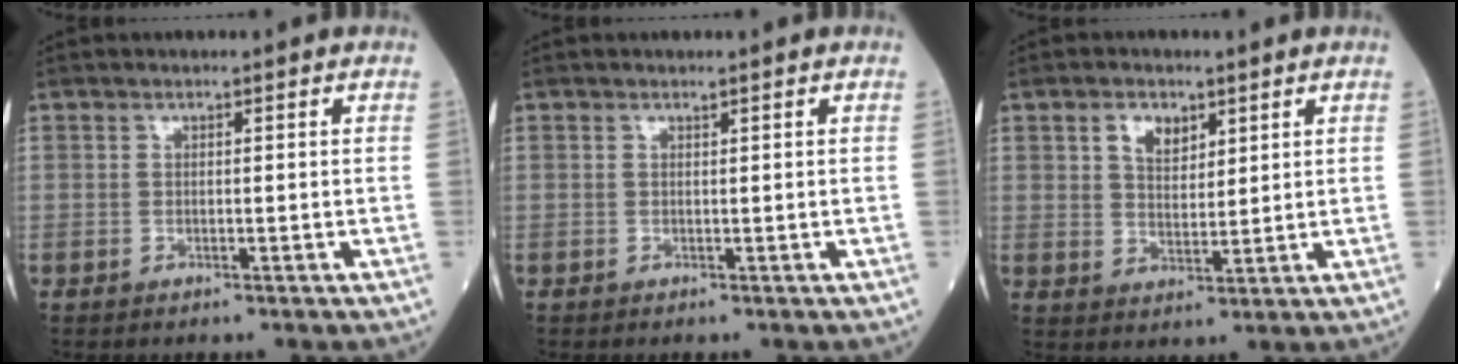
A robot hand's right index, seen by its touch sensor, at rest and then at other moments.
{"total": 0.0}
{"total": 4.5, "force": [2.4, 2.6, 2.8], "torque": [-0.052, 0.006, 0.044]}